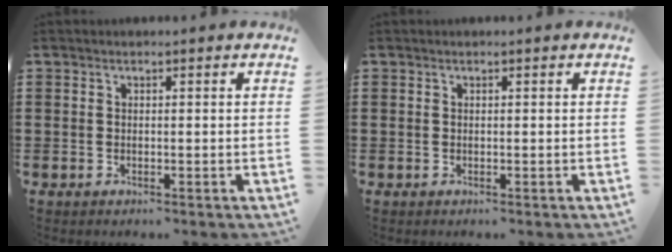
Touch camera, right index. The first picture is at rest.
{"total": 0.0}